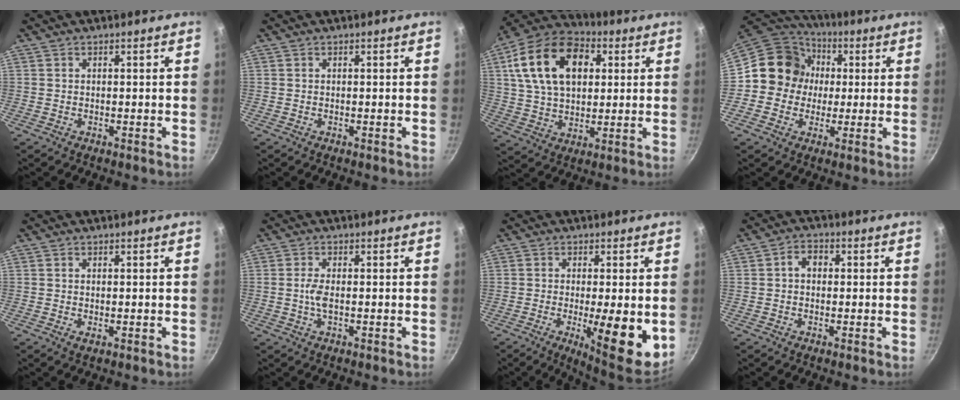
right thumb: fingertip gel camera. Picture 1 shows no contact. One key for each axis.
{"total": 0.0}
{"total": 20.0, "fx": 5.7, "fy": 13.0, "fz": 14.1, "tx": -0.229, "ty": 0.009, "tz": 0.091}
{"total": 13.3, "fx": 1.0, "fy": 12.3, "fz": 4.9, "tx": -0.046, "ty": 0.028, "tz": -0.003}
{"total": 1.0, "fx": -0.1, "fy": 0.4, "fz": 0.9, "tx": -0.016, "ty": -0.003, "tz": -0.001}
{"total": 2.9, "fx": -0.2, "fy": 1.1, "fz": 2.6, "tx": -0.061, "ty": 0.002, "tz": -0.008}
{"total": 12.3, "fx": -1.8, "fy": 2.9, "fz": 11.8, "tx": -0.157, "ty": -0.014, "tz": -0.018}
{"total": 3.6, "fx": 0.4, "fy": 2.7, "fz": 2.3, "tx": -0.024, "ty": 0.010, "tz": 0.001}